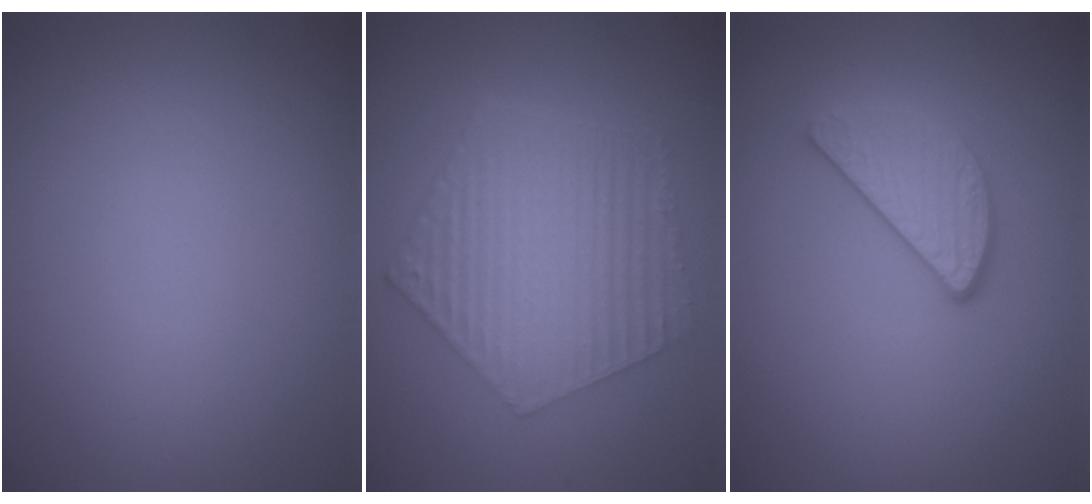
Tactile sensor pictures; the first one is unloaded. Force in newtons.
{"total": 6.7, "press": 4.9, "slide": 4.6}
{"total": 3.0, "press": 2.6, "slide": 1.3}